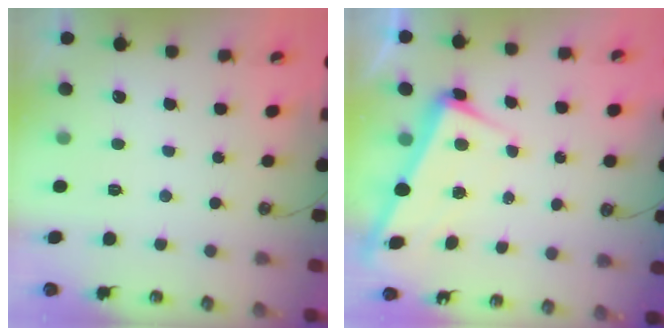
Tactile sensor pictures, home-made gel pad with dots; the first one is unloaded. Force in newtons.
{"total": 3.2, "press": 3.1, "slide": 0.8}